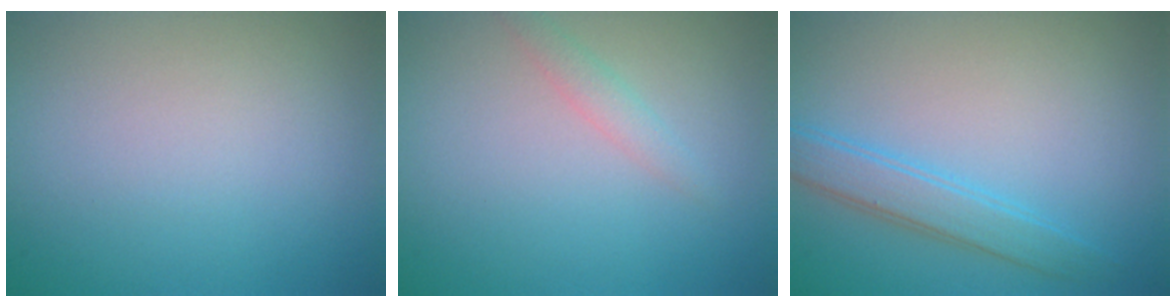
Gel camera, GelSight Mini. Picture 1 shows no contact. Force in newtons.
{"total": 1.3, "press": 1.3, "slide": 0.0}
{"total": 2.9, "press": 2.9, "slide": 0.0}